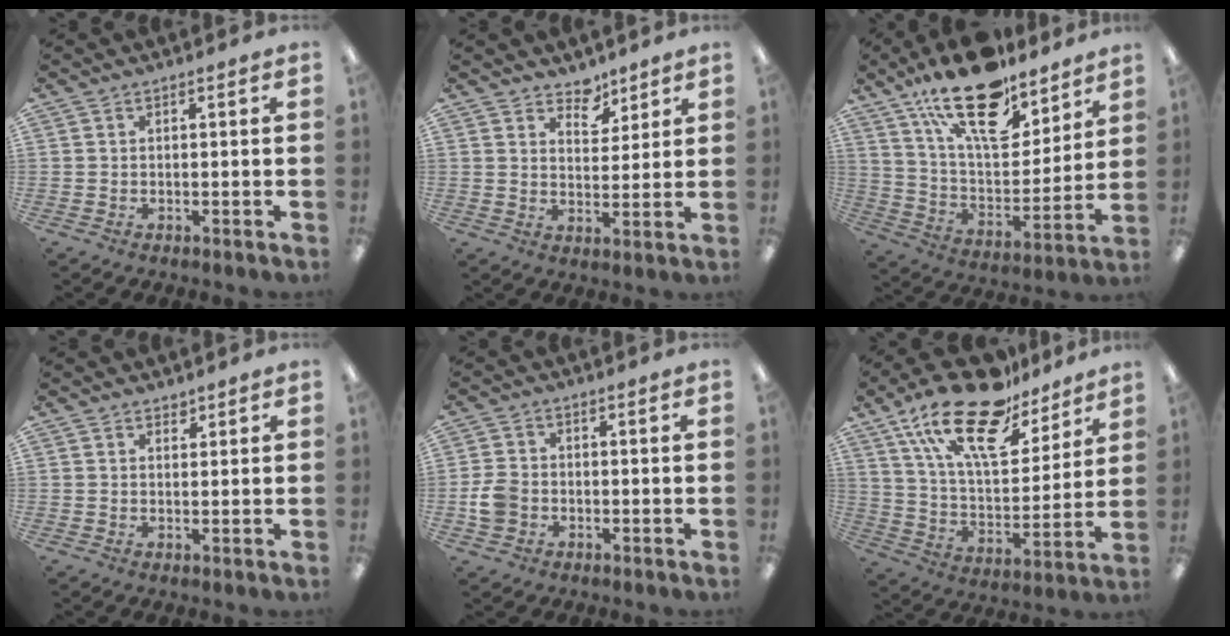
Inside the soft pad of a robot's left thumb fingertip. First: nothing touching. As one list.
[{"total": 6.0, "force": [5.0, 3.1, 1.0], "torque": [-0.005, -0.032, 0.088]}, {"total": 22.1, "force": [15.3, 9.5, 12.9], "torque": [-0.211, -0.089, 0.267]}, {"total": 1.6, "force": [1.4, 0.7, 0.2], "torque": [0.004, -0.004, 0.025]}, {"total": 5.5, "force": [-1.3, 4.6, 2.9], "torque": [-0.061, 0.011, -0.024]}, {"total": 23.3, "force": [15.9, 9.7, 14.0], "torque": [-0.256, -0.091, 0.277]}]